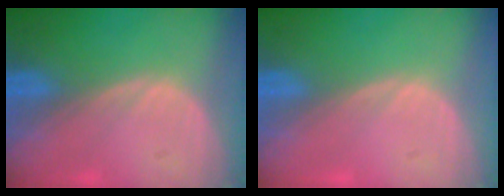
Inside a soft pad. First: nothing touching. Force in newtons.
{"total": 0.0}